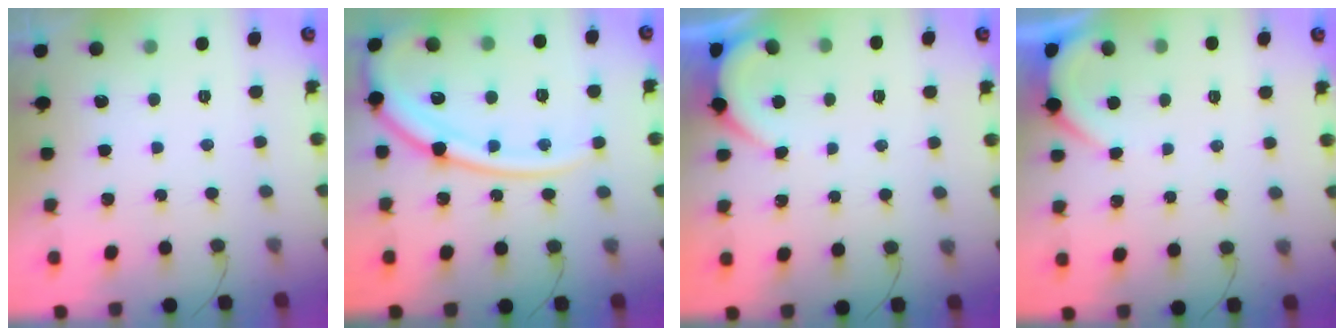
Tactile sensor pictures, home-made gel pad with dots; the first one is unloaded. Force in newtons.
{"total": 17.2, "press": 17.1, "slide": 1.8}
{"total": 1.4, "press": 1.4, "slide": 0.2}
{"total": 1.9, "press": 1.9, "slide": 0.2}